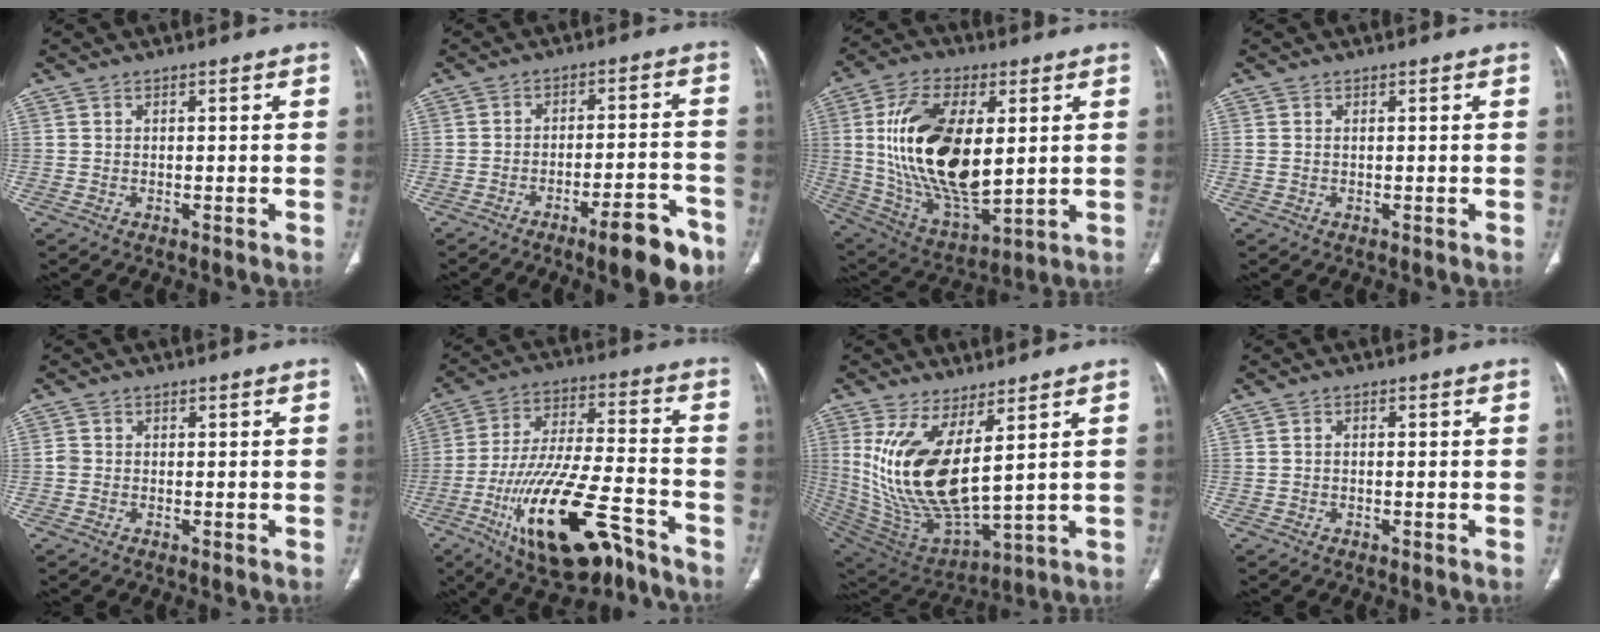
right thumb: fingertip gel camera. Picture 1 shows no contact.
{"total": 10.6, "force": [-6.7, 2.8, 7.7], "torque": [-0.094, 0.044, -0.093]}
{"total": 23.8, "force": [3.3, 12.1, 20.3], "torque": [-0.373, -0.020, 0.069]}
{"total": 0.7, "force": [0.2, 0.4, 0.6], "torque": [-0.021, 0.010, 0.011]}
{"total": 1.1, "force": [-0.3, 1.0, 0.5], "torque": [-0.007, 0.002, -0.007]}
{"total": 22.0, "force": [-11.7, 8.1, 16.9], "torque": [-0.318, 0.054, -0.193]}
{"total": 18.1, "force": [5.5, 7.0, 15.8], "torque": [-0.316, -0.047, 0.132]}
{"total": 0.7, "force": [-0.2, 0.5, 0.4], "torque": [-0.005, 0.002, -0.008]}